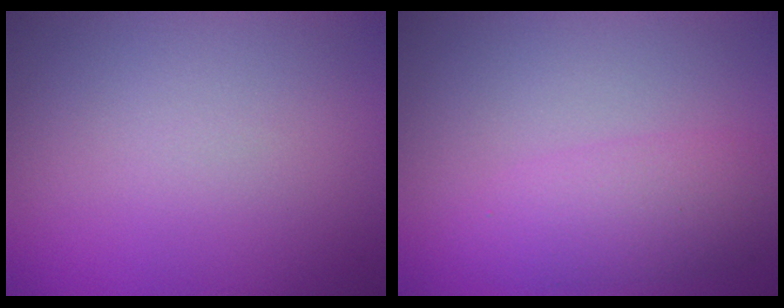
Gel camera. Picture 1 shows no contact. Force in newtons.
{"total": 2.2, "press": 2.2, "slide": 0.1}